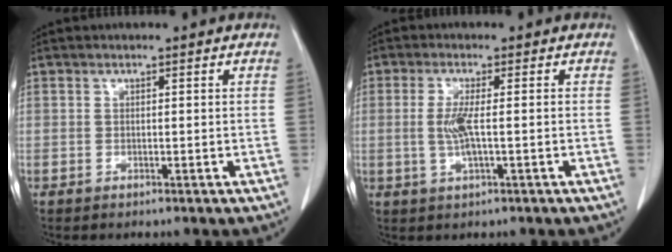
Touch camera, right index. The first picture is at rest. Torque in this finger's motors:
{"motor_torque": [0.18, 0.03, 0.13, 0.05]}